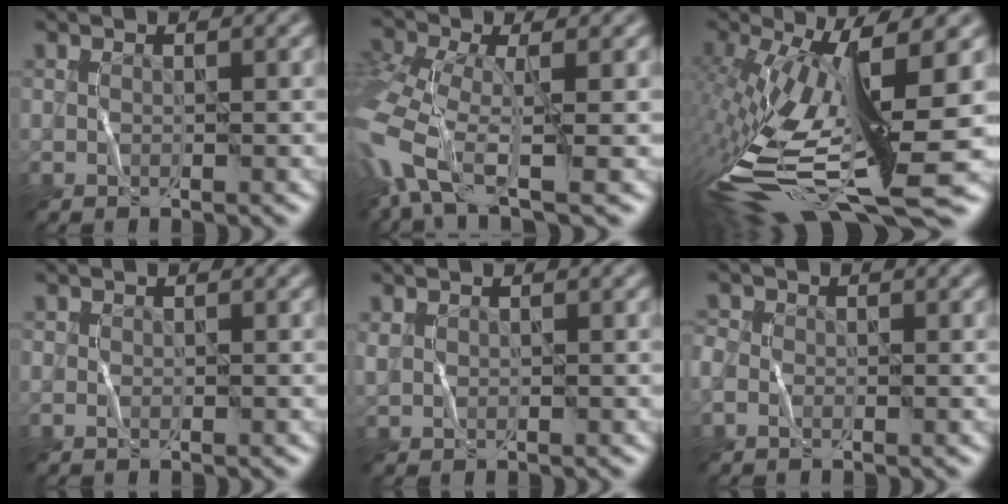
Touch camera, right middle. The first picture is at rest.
{"total": 8.3, "force": [-4.0, 3.8, 6.2], "torque": [-0.150, -0.005, -0.084]}
{"total": 13.9, "force": [-2.9, 4.3, 12.9], "torque": [-0.263, -0.009, -0.036]}
{"total": 0.0}
{"total": 0.6, "force": [0.5, 0.1, -0.2], "torque": [0.002, -0.001, 0.012]}
{"total": 0.9, "force": [-0.2, 0.8, 0.2], "torque": [-0.004, 0.005, -0.009]}